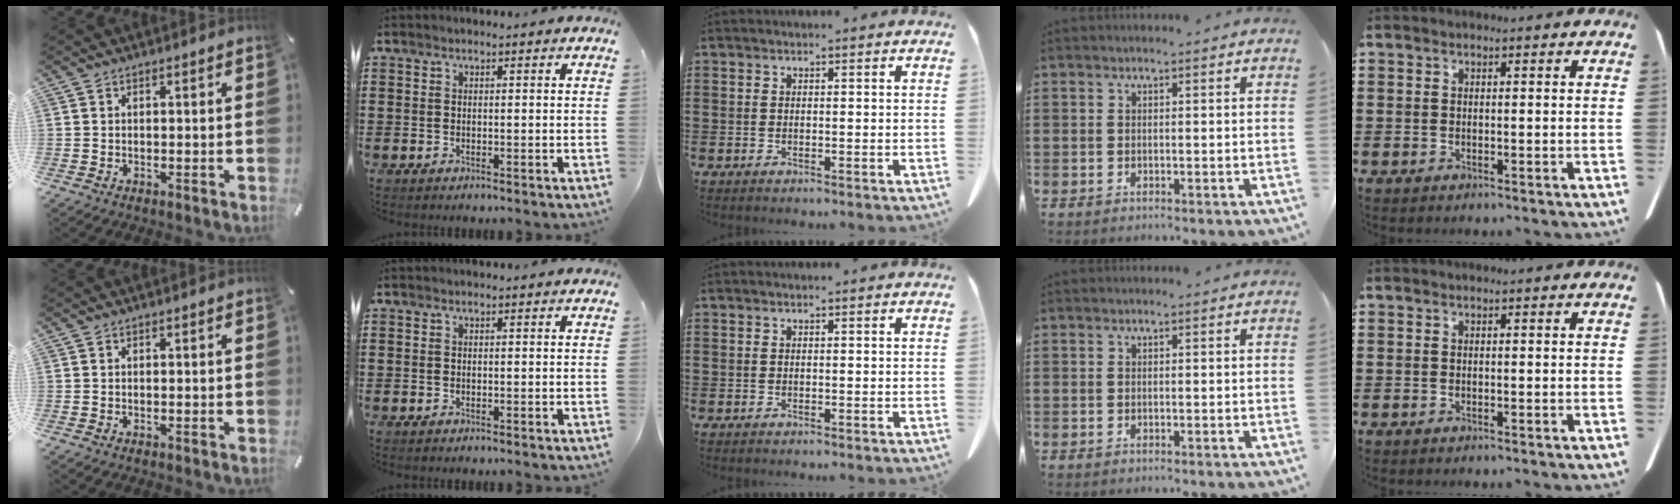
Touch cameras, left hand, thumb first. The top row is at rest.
{}